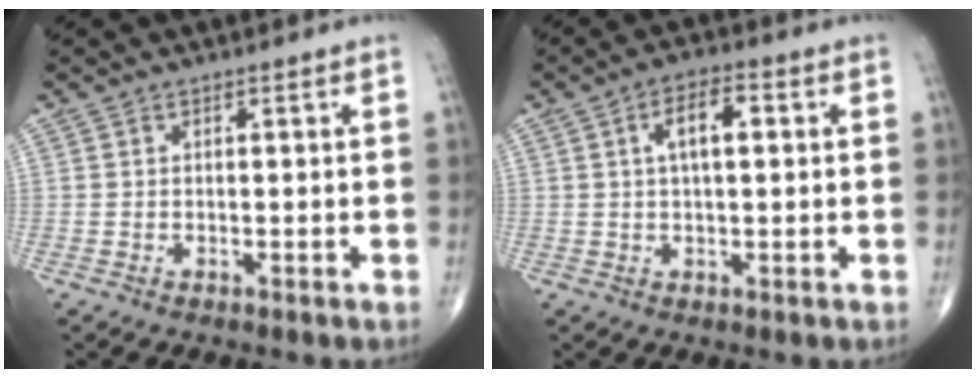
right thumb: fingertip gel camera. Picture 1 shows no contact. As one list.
[{"total": 6.5, "force": [1.4, 2.8, 5.6], "torque": [-0.091, 0.011, 0.020]}]